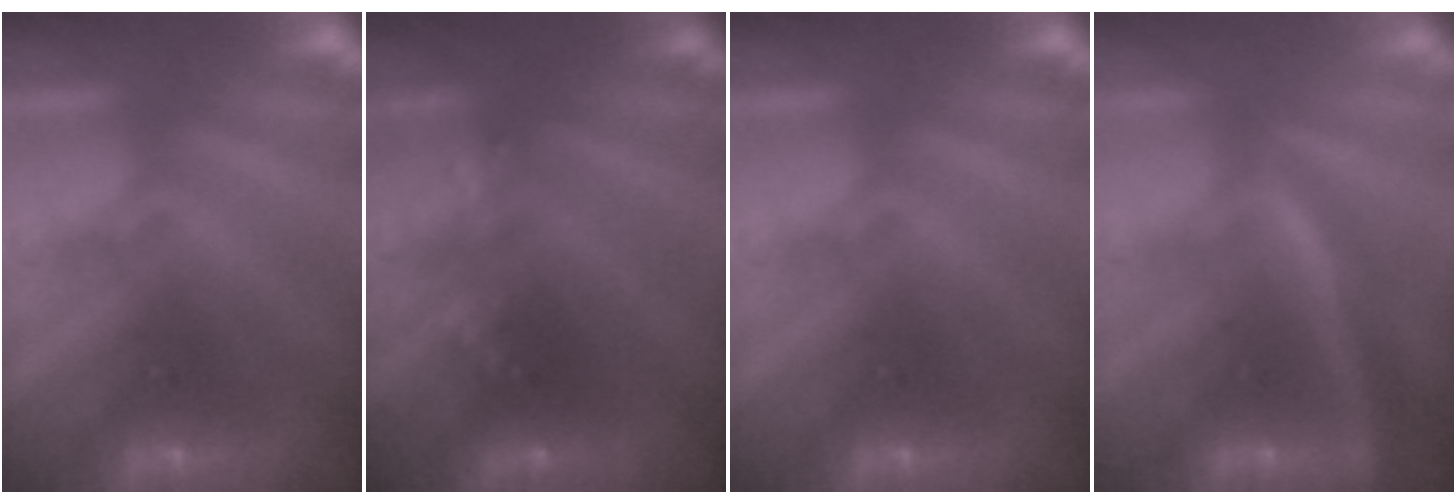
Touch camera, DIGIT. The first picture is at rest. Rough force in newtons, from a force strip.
{"total": 2.9}
{"total": 0.0}
{"total": 2.8}